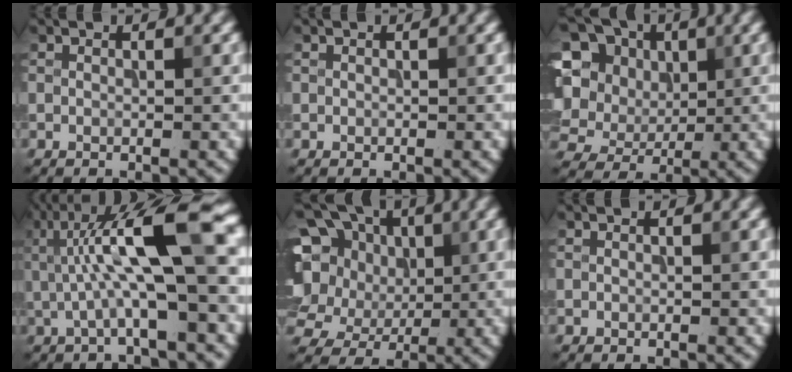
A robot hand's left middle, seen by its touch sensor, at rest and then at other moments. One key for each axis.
{"total": 0.0}
{"total": 16.3, "fx": 4.4, "fy": 13.8, "fz": 7.5, "tx": -0.198, "ty": 0.046, "tz": 0.063}
{"total": 11.0, "fx": 1.9, "fy": 2.5, "fz": 10.5, "tx": -0.167, "ty": 0.006, "tz": 0.035}
{"total": 10.5, "fx": 2.6, "fy": 8.5, "fz": 5.5, "tx": -0.125, "ty": 0.030, "tz": 0.017}
{"total": 0.0}